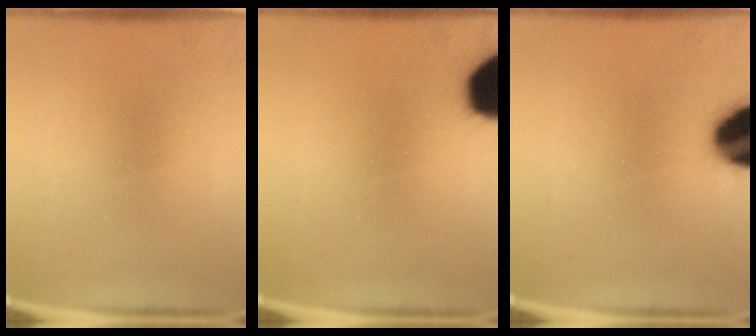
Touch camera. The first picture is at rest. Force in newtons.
{"total": 17.8}
{"total": 19.9}